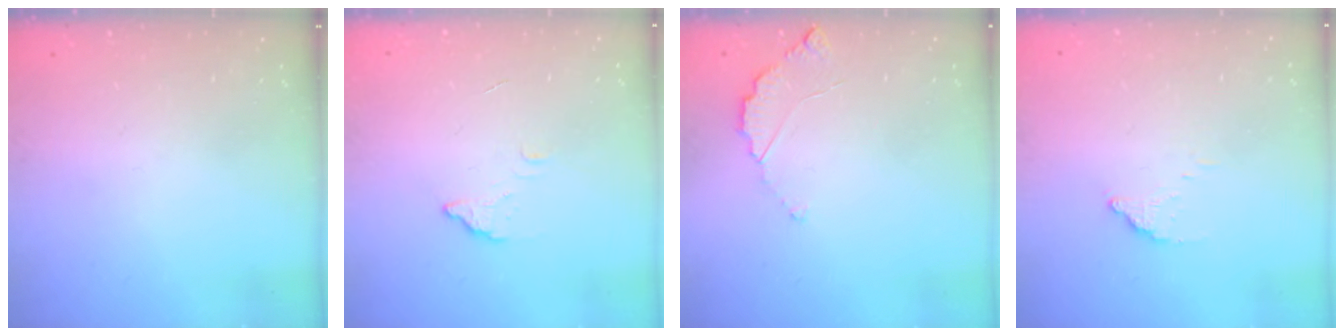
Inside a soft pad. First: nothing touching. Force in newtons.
{"total": 2.8, "press": 2.8, "slide": 0.2}
{"total": 2.9, "press": 2.9, "slide": 0.3}
{"total": 2.8, "press": 2.8, "slide": 0.0}